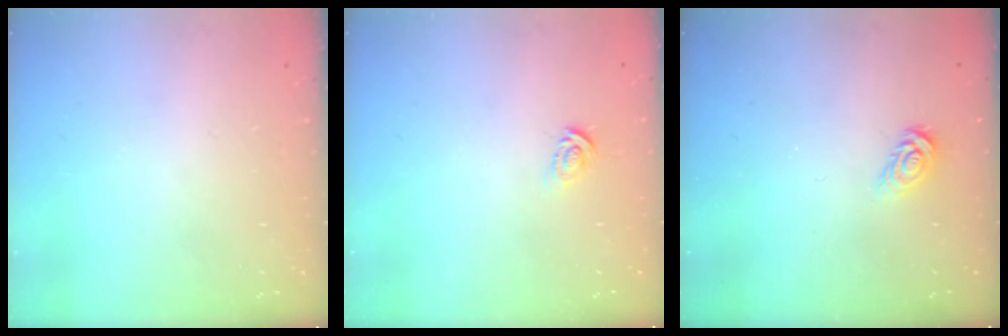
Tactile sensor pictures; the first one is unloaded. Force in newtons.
{"total": 3.1, "press": 3.1, "slide": 0.2}
{"total": 3.8, "press": 3.7, "slide": 0.4}